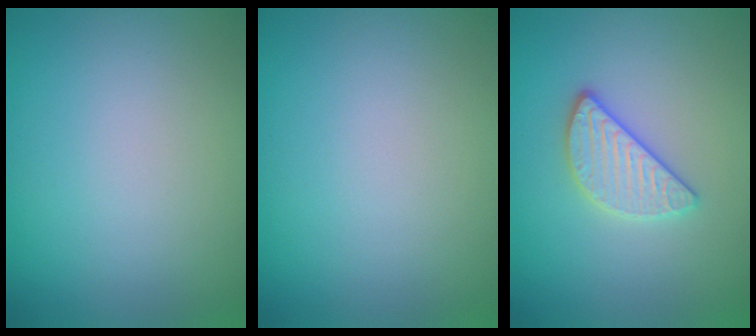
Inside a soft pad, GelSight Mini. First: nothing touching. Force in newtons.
{"total": 0.0}
{"total": 3.0, "press": 2.8, "slide": 1.1}